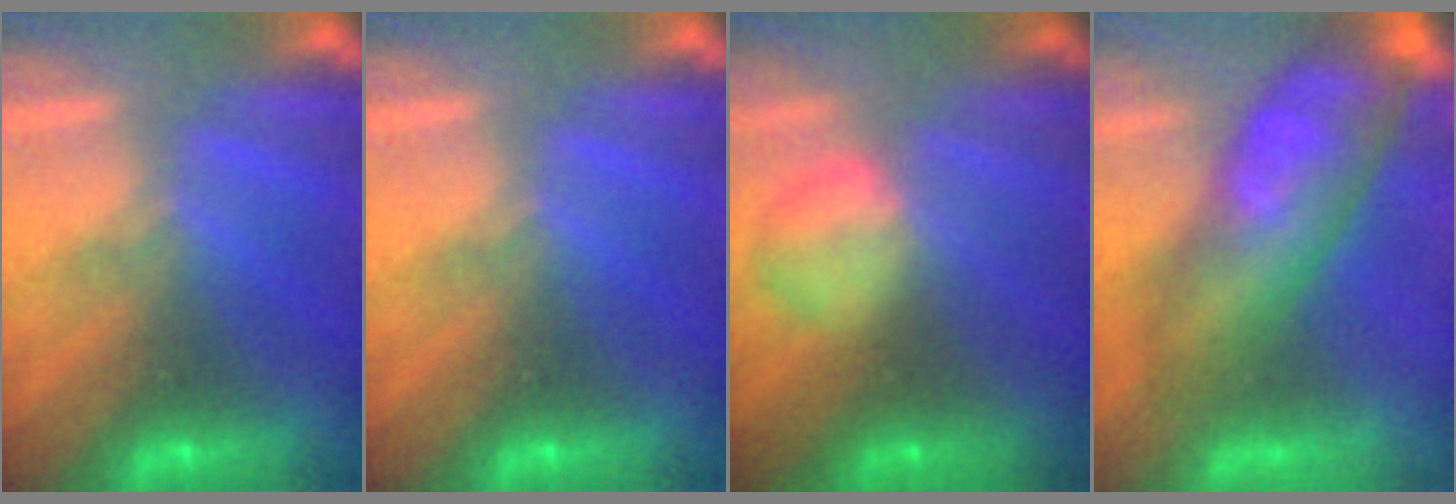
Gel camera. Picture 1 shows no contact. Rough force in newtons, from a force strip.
{"total": 0.0}
{"total": 2.2}
{"total": 7.8}